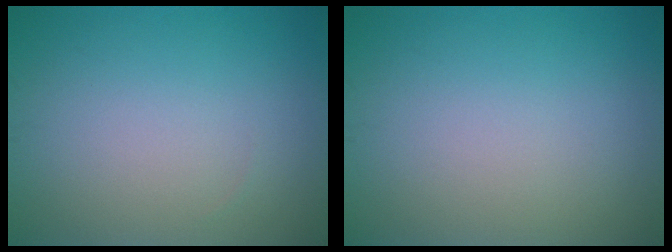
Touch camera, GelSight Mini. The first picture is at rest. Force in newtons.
{"total": 0.0}